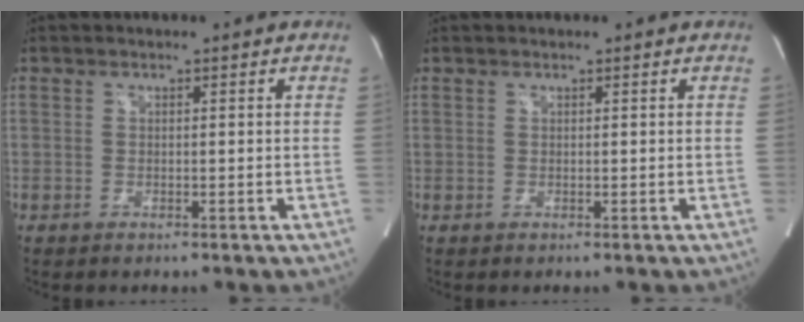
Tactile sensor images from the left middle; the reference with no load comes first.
{"total": 0.0}